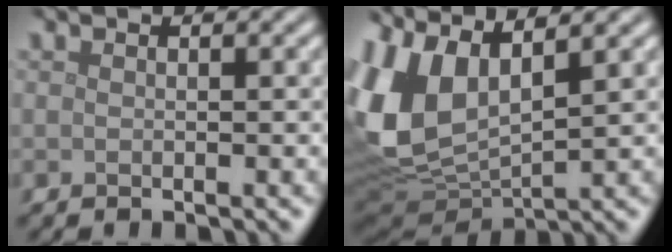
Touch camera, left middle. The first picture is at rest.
{"total": 10.7, "force": [3.0, 6.0, 8.4], "torque": [-0.225, 0.003, 0.056]}